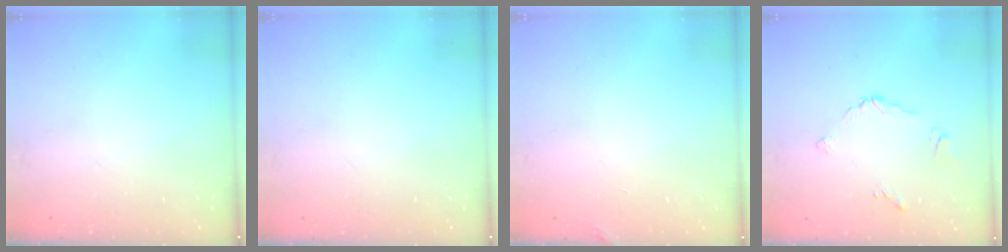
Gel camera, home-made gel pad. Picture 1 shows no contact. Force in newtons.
{"total": 0.0}
{"total": 2.3, "press": 2.3, "slide": 0.1}
{"total": 4.8, "press": 4.7, "slide": 0.2}